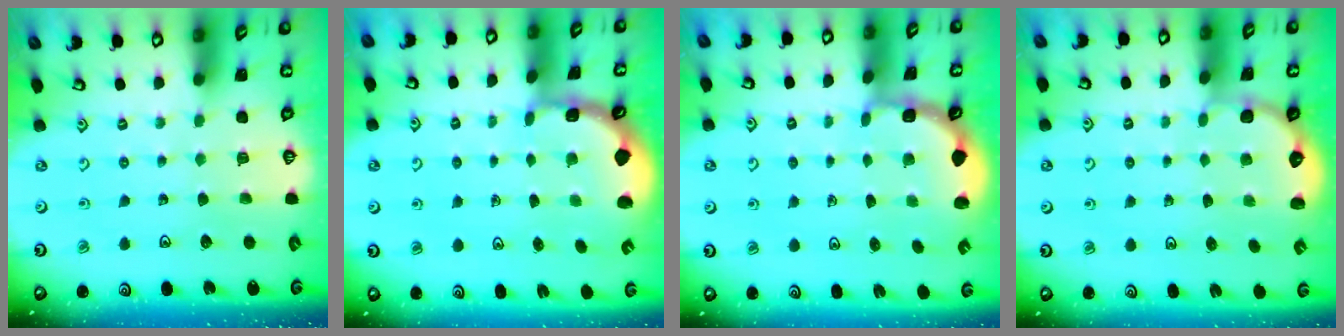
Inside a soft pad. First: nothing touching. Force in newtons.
{"total": 1.2, "press": 1.1, "slide": 0.5}
{"total": 2.0, "press": 1.6, "slide": 1.1}
{"total": 2.2, "press": 1.1, "slide": 1.9}